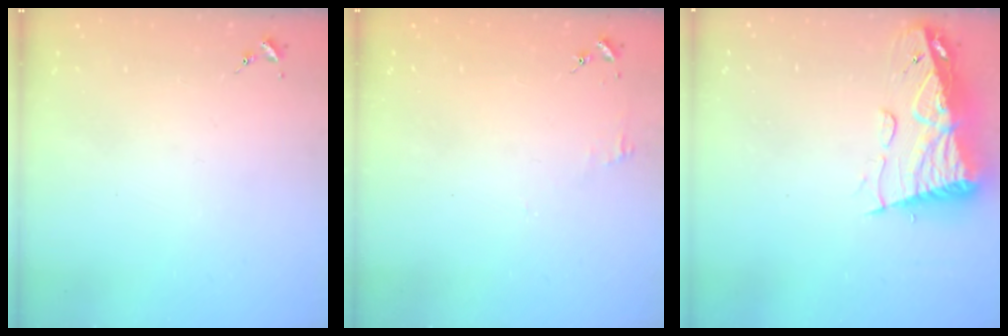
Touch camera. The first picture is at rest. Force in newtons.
{"total": 3.7, "press": 3.7, "slide": 0.3}
{"total": 13.7, "press": 13.6, "slide": 1.5}